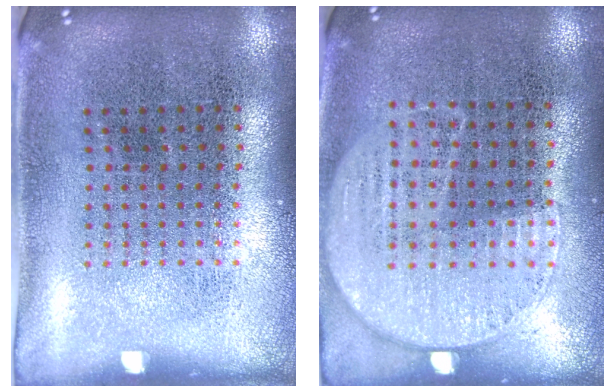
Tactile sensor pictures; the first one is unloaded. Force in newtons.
{"total": 1.1, "press": 1.0, "slide": 0.5}